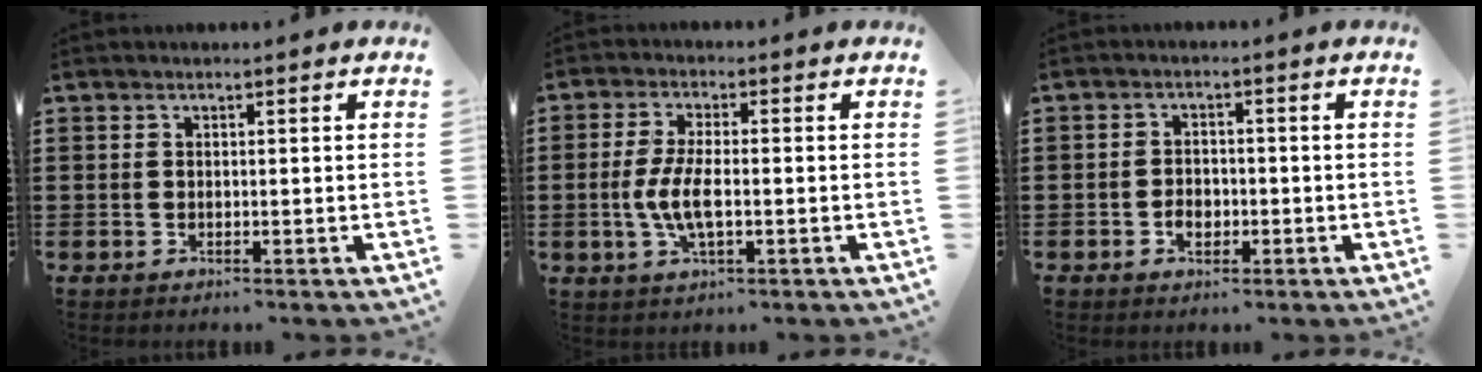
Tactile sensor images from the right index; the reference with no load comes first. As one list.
[{"total": 5.9, "force": [-1.0, 2.0, 5.4], "torque": [-0.122, -0.003, -0.026]}, {"total": 2.6, "force": [-1.0, 2.0, 1.3], "torque": [-0.027, 0.004, -0.020]}]